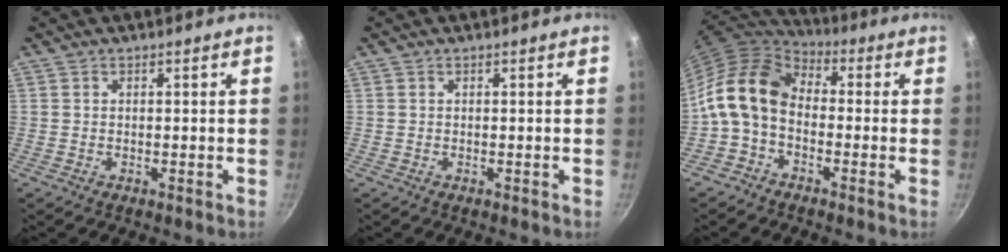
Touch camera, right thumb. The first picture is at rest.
{"total": 0.0}
{"total": 12.4, "force": [-1.7, 8.5, 8.8], "torque": [-0.155, 0.042, -0.054]}